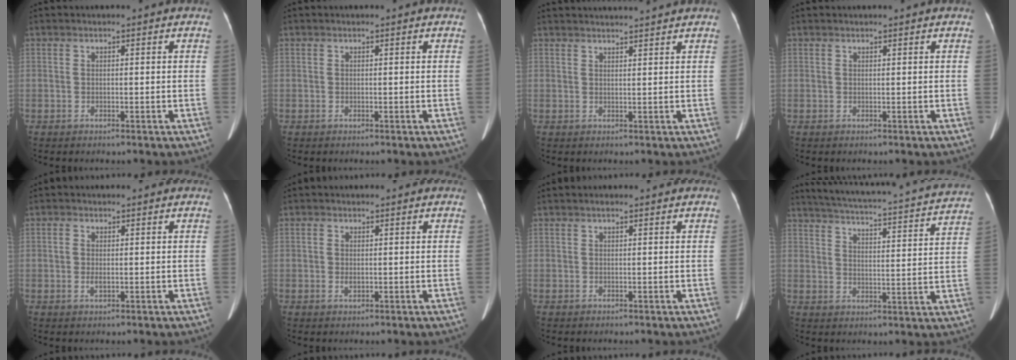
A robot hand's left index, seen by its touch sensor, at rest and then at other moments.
{"total": 0.0}
{"total": 6.6, "force": [6.3, -0.8, 1.9], "torque": [-0.020, 0.011, 0.078]}
{"total": 1.5, "force": [1.4, 0.0, 0.7], "torque": [-0.009, 0.009, 0.017]}
{"total": 1.6, "force": [-0.3, 0.9, 1.3], "torque": [-0.028, -0.004, 0.002]}
{"total": 1.2, "force": [-0.2, 0.7, 0.9], "torque": [-0.020, -0.004, 0.004]}
{"total": 0.9, "force": [0.7, 0.0, 0.6], "torque": [-0.009, 0.009, 0.014]}
{"total": 23.9, "force": [21.9, 2.2, 9.3], "torque": [-0.148, -0.036, 0.277]}